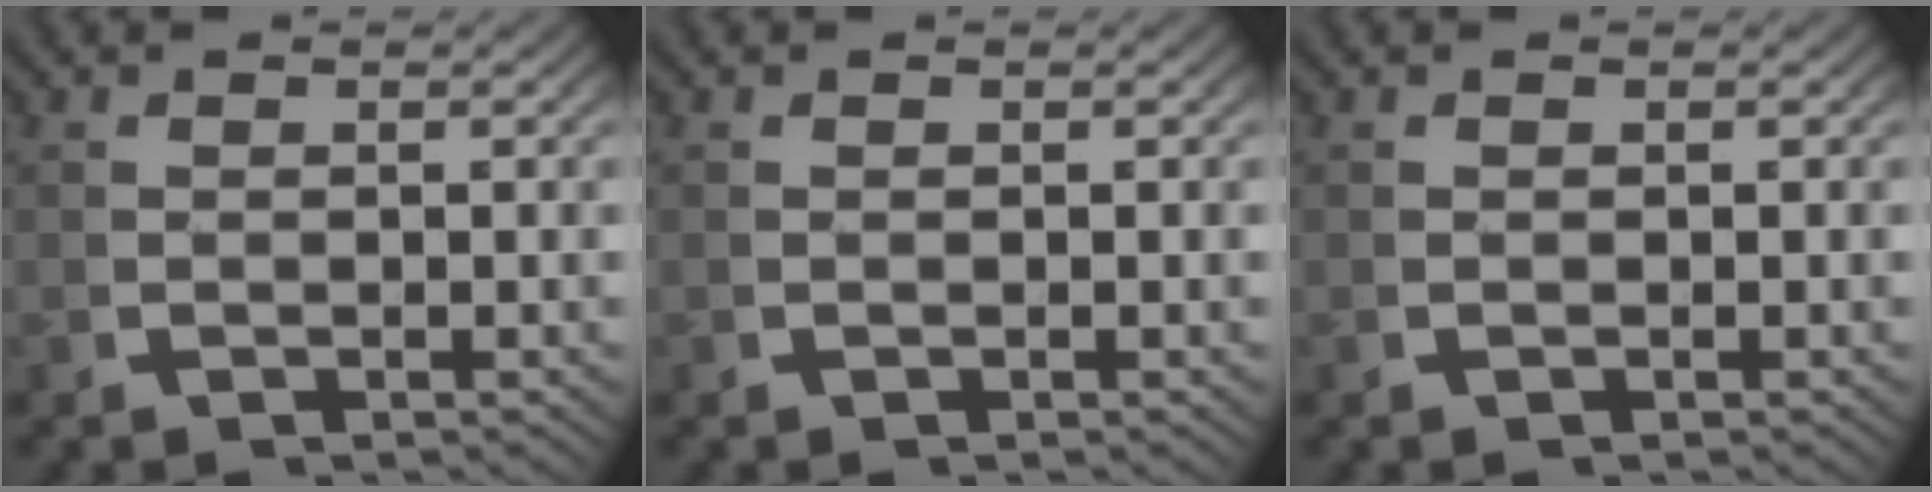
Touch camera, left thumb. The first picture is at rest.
{"total": 0.0}
{"total": 0.0}